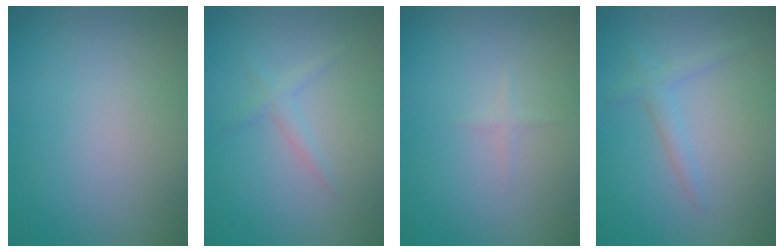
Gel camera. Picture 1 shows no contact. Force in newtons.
{"total": 1.3, "press": 1.3, "slide": 0.1}
{"total": 0.6, "press": 0.6, "slide": 0.0}
{"total": 1.7, "press": 1.7, "slide": 0.1}